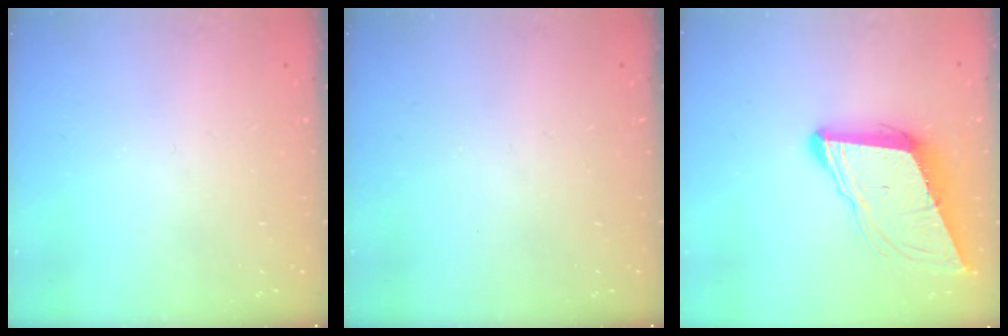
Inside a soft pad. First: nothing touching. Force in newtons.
{"total": 0.0}
{"total": 10.5, "press": 9.9, "slide": 3.6}